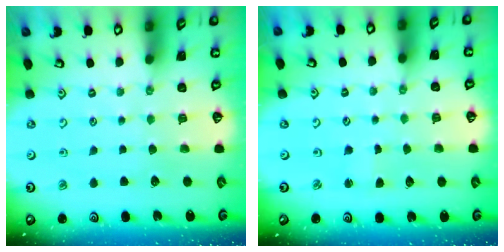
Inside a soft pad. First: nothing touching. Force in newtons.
{"total": 1.5, "press": 1.5, "slide": 0.3}